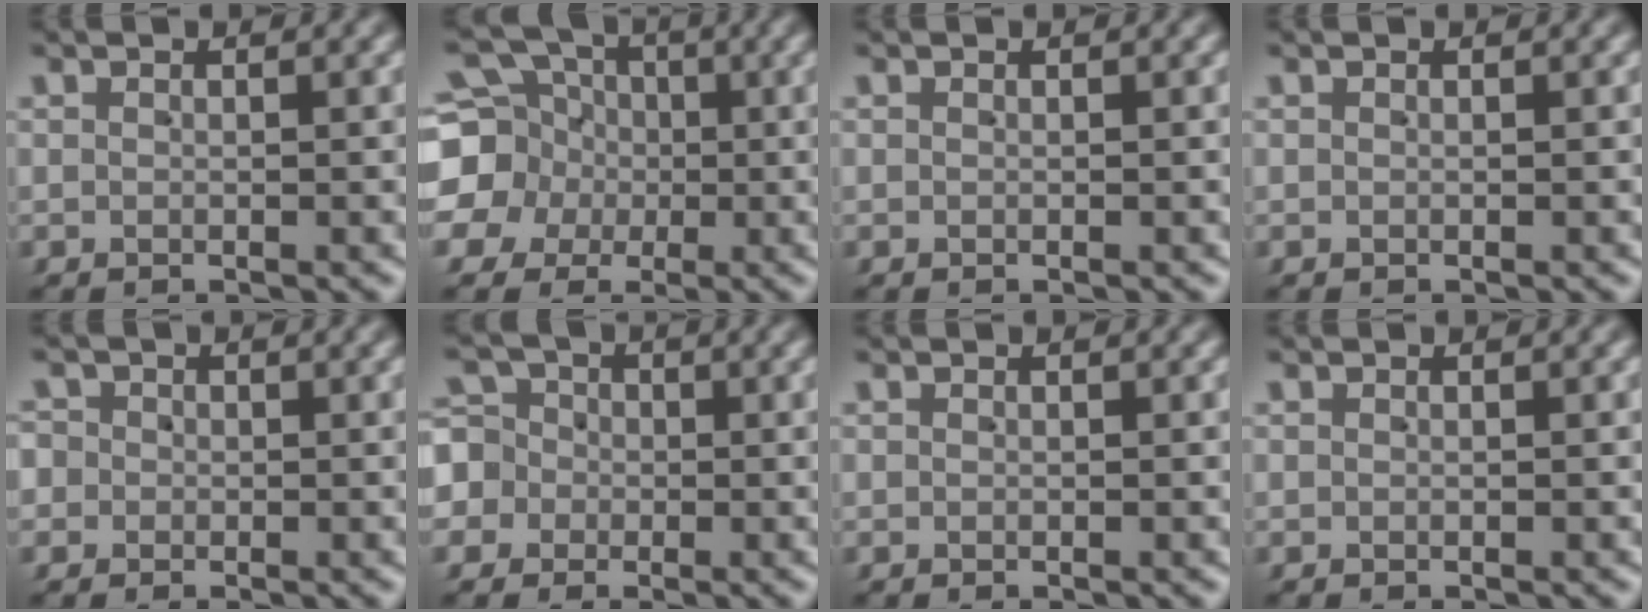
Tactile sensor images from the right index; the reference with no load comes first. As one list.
[{"total": 12.0, "force": [0.3, 11.2, 4.3], "torque": [-0.101, -0.026, -0.005]}, {"total": 0.0}, {"total": 0.0}, {"total": 3.2, "force": [-0.2, 3.1, 0.4], "torque": [-0.012, 0.002, -0.013]}, {"total": 8.0, "force": [-0.2, 7.6, 2.4], "torque": [-0.066, -0.010, -0.013]}, {"total": 0.0}, {"total": 0.0}]